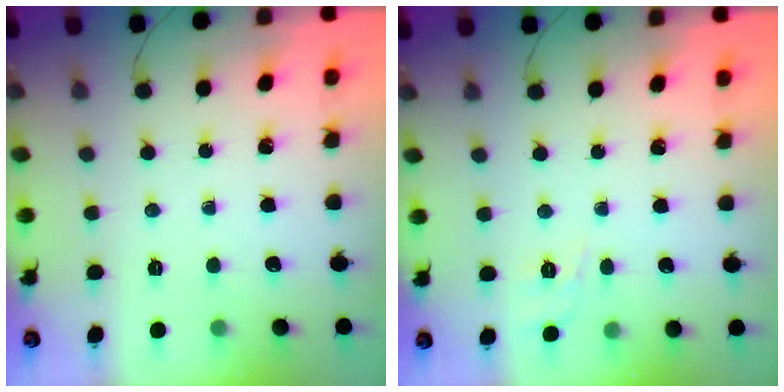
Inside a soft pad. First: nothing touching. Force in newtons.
{"total": 5.9, "press": 5.6, "slide": 1.8}